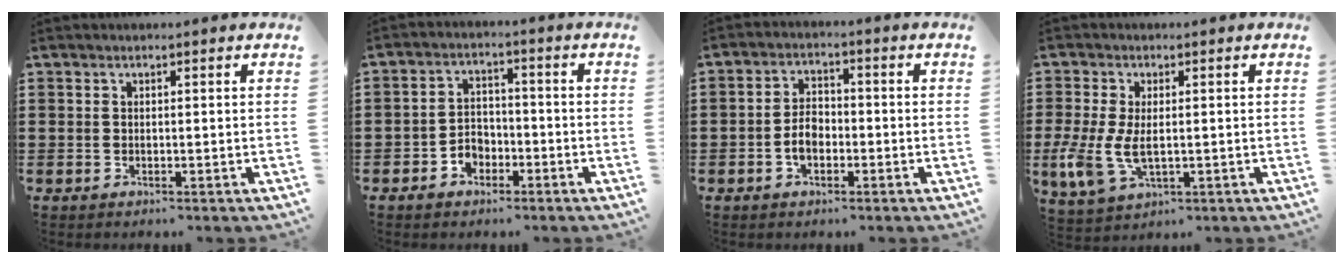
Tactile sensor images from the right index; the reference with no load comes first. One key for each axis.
{"total": 3.6, "fx": -2.2, "fy": 2.5, "fz": 1.2, "tx": -0.028, "ty": 0.010, "tz": -0.044}
{"total": 3.9, "fx": -1.3, "fy": 2.3, "fz": 2.9, "tx": -0.068, "ty": 0.001, "tz": -0.029}
{"total": 7.1, "fx": -0.7, "fy": 3.8, "fz": 6.0, "tx": -0.139, "ty": -0.006, "tz": -0.013}